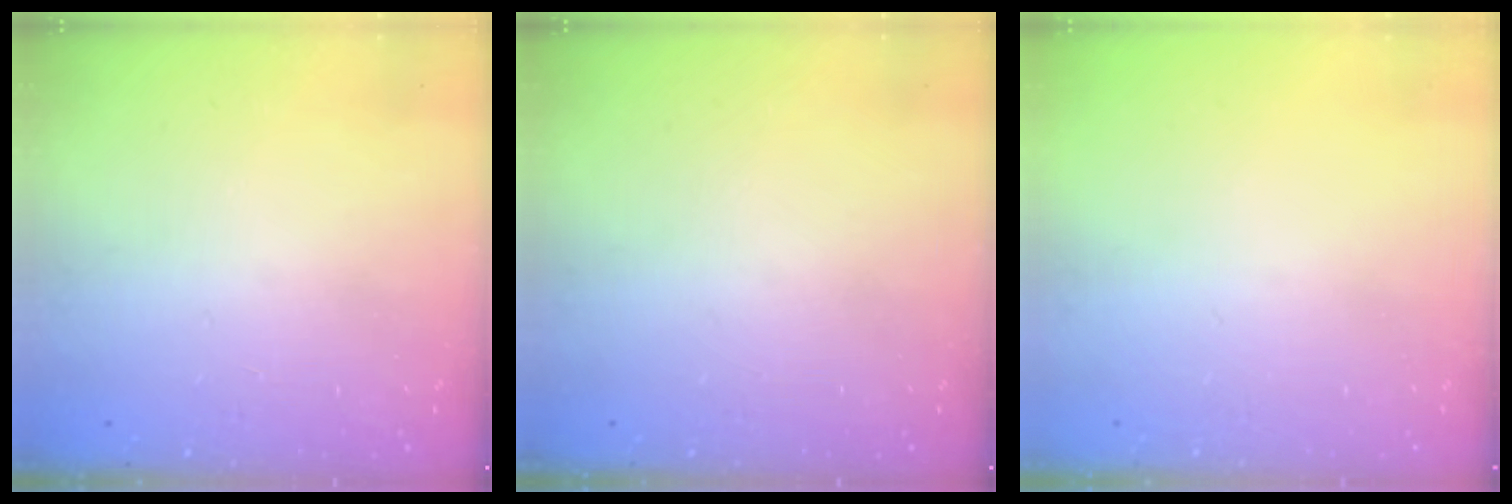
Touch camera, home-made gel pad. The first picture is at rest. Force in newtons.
{"total": 0.0}
{"total": 0.0}